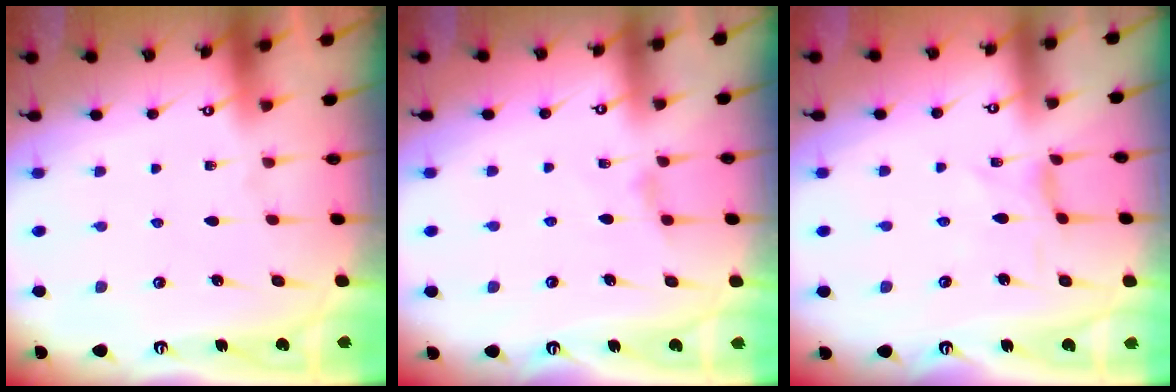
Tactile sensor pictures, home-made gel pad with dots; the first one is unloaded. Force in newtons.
{"total": 3.1, "press": 3.1, "slide": 0.5}
{"total": 0.7, "press": 0.7, "slide": 0.2}